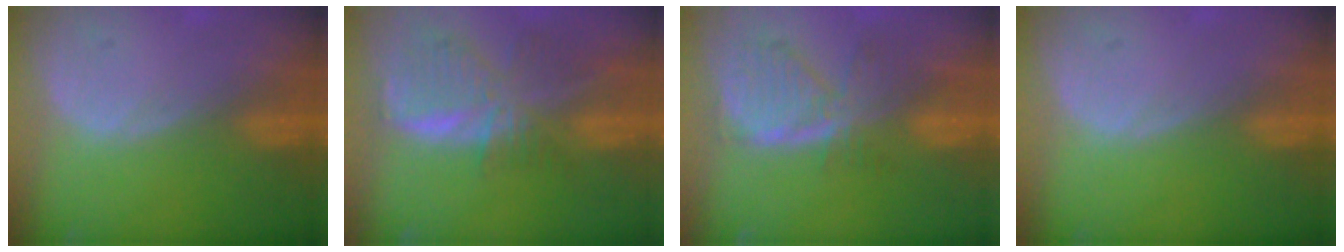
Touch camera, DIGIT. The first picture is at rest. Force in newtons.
{"total": 8.8, "press": 7.7, "slide": 4.4}
{"total": 7.9, "press": 6.9, "slide": 4.0}
{"total": 0.0}